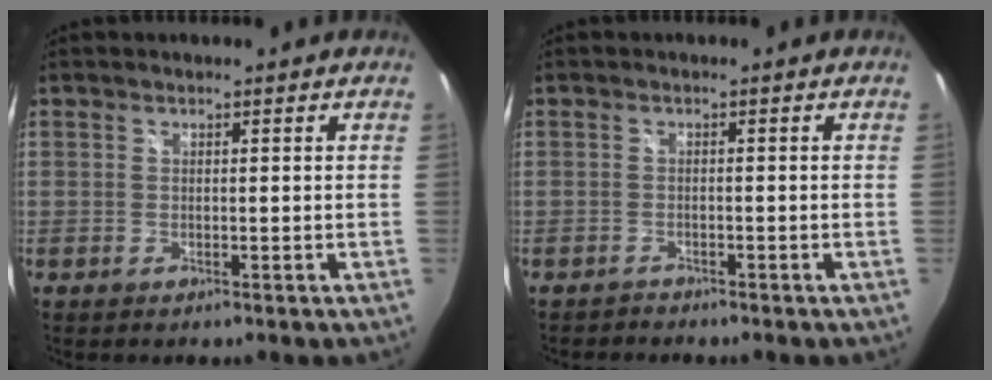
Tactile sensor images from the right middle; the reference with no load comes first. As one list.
[{"total": 1.1, "force": [-1.1, 0.2, -0.2], "torque": [0.001, 0.001, -0.020]}]